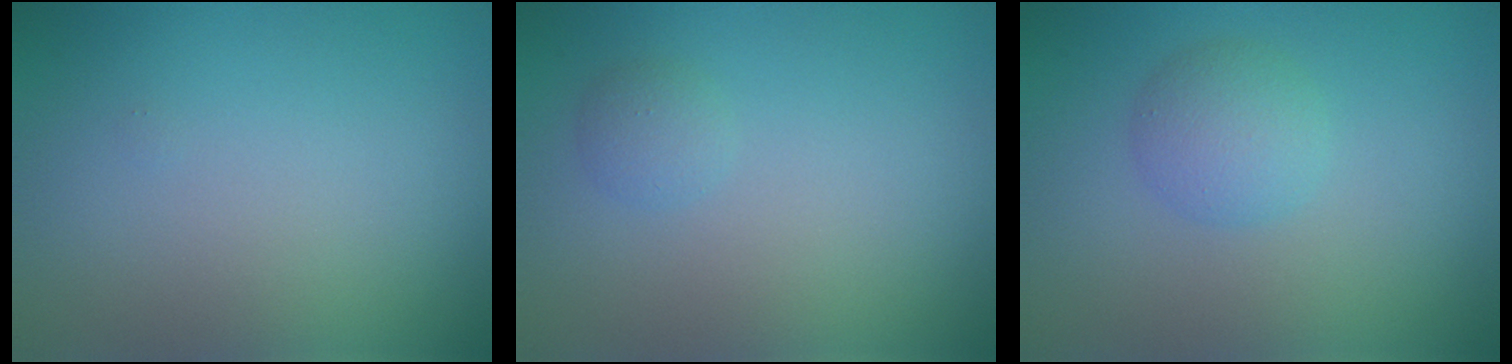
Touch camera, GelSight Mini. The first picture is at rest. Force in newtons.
{"total": 1.1, "press": 1.1, "slide": 0.1}
{"total": 2.6, "press": 2.6, "slide": 0.1}